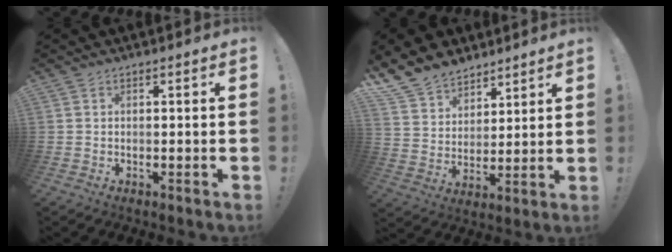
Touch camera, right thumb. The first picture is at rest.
{"total": 12.0, "force": [9.5, 7.1, 2.3], "torque": [-0.056, -0.073, 0.186]}